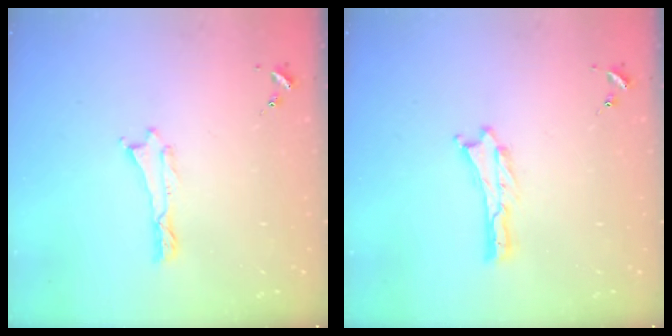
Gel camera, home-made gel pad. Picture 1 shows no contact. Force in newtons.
{"total": 0.0}